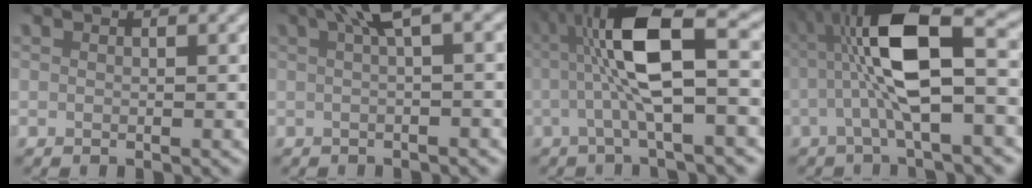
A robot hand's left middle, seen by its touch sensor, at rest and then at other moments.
{"total": 3.6, "force": [1.4, 0.6, 3.2], "torque": [-0.055, 0.014, 0.019]}
{"total": 9.5, "force": [1.1, 3.1, 8.9], "torque": [-0.165, 0.019, 0.009]}
{"total": 10.8, "force": [0.7, 3.9, 10.0], "torque": [-0.186, 0.016, 0.007]}